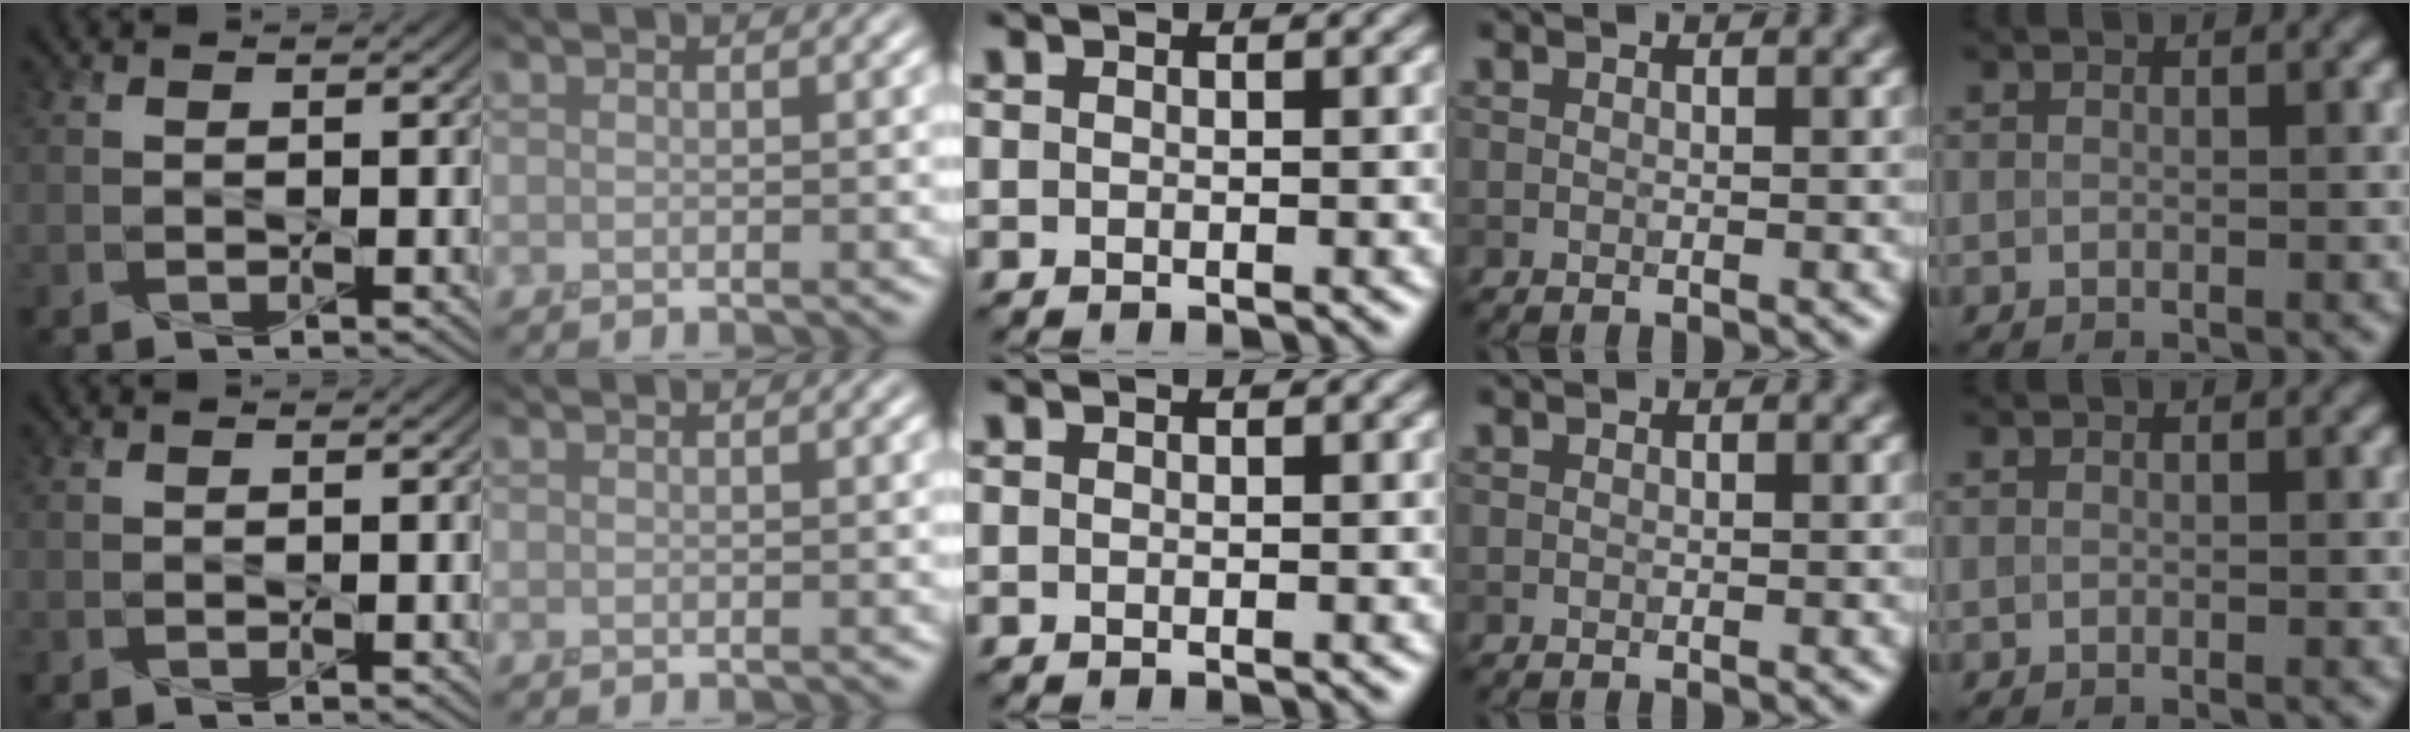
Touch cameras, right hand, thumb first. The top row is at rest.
{}